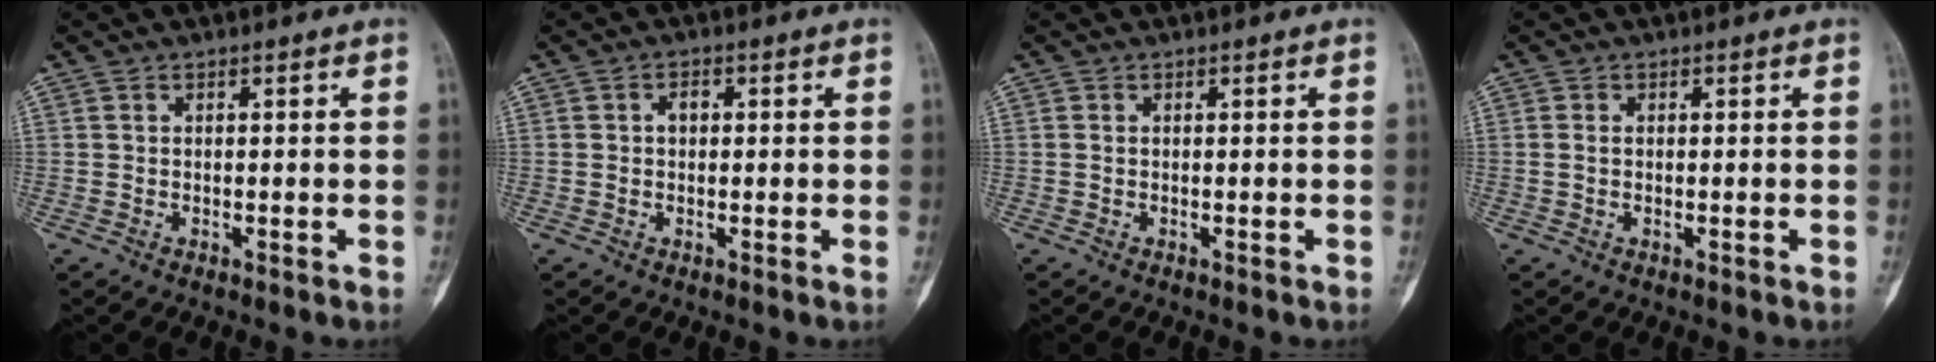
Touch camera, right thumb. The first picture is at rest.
{"total": 1.8, "force": [0.2, 1.2, 1.3], "torque": [-0.016, 0.003, 0.000]}
{"total": 0.0}
{"total": 0.8, "force": [0.0, 0.4, 0.7], "torque": [-0.021, -0.001, 0.001]}